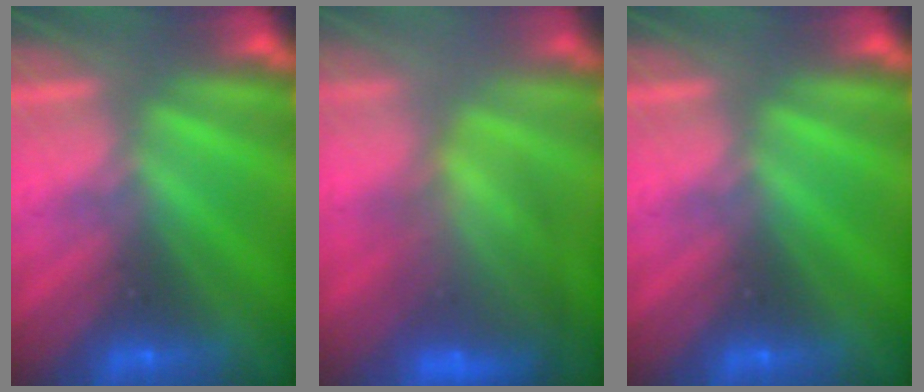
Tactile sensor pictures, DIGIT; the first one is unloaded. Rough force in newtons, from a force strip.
{"total": 8.0}
{"total": 0.0}